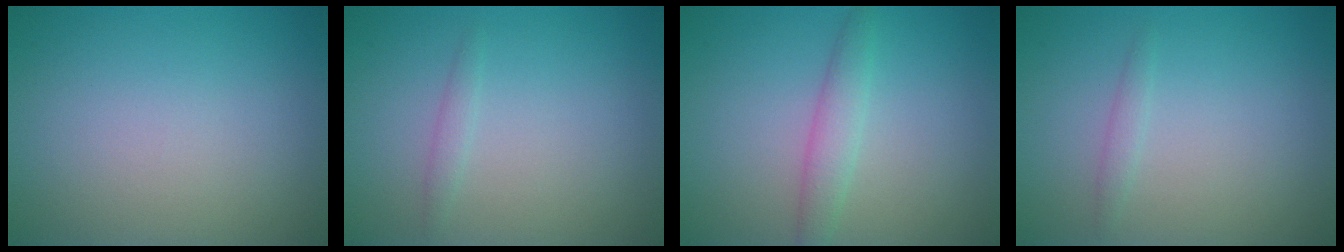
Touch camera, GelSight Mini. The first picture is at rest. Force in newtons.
{"total": 0.9, "press": 0.9, "slide": 0.0}
{"total": 2.2, "press": 2.2, "slide": 0.2}
{"total": 0.9, "press": 0.9, "slide": 0.0}